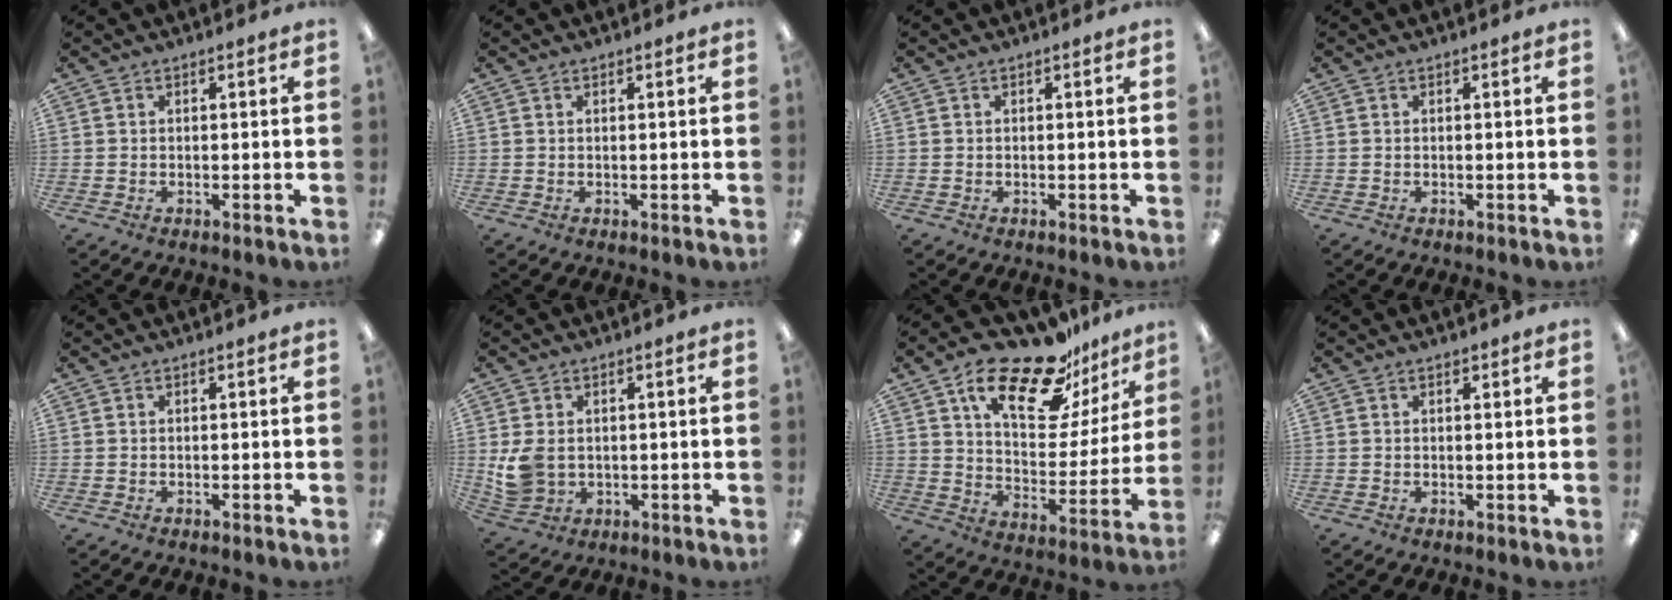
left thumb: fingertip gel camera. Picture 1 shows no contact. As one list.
[{"total": 0.6, "force": [0.4, 0.3, 0.3], "torque": [-0.005, 0.002, 0.007]}, {"total": 0.0}, {"total": 0.0}, {"total": 0.0}, {"total": 6.5, "force": [0.8, 5.3, 3.7], "torque": [-0.081, 0.005, 0.018]}, {"total": 21.0, "force": [15.4, 8.2, 11.7], "torque": [-0.194, -0.097, 0.262]}, {"total": 1.0, "force": [0.8, 0.5, 0.4], "torque": [-0.008, 0.001, 0.014]}]